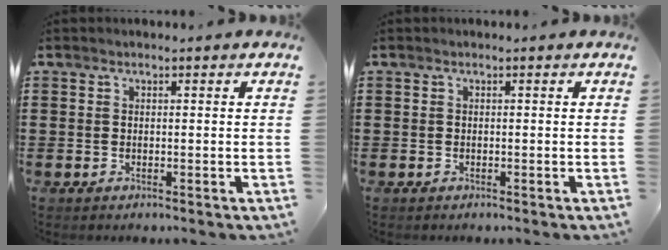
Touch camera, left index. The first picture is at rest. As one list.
[{"total": 0.0}]